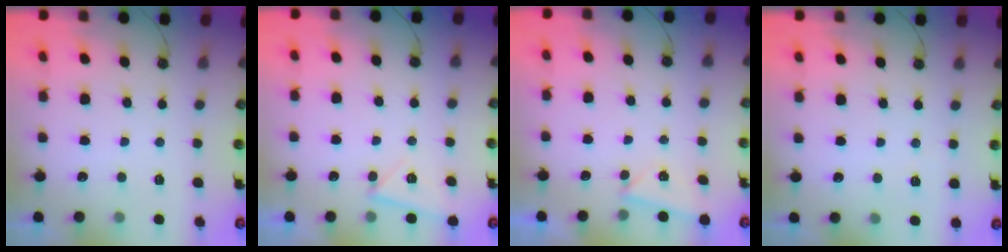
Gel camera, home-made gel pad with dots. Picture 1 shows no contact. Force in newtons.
{"total": 4.7, "press": 4.1, "slide": 2.2}
{"total": 1.8, "press": 1.4, "slide": 1.2}
{"total": 5.4, "press": 3.7, "slide": 3.8}